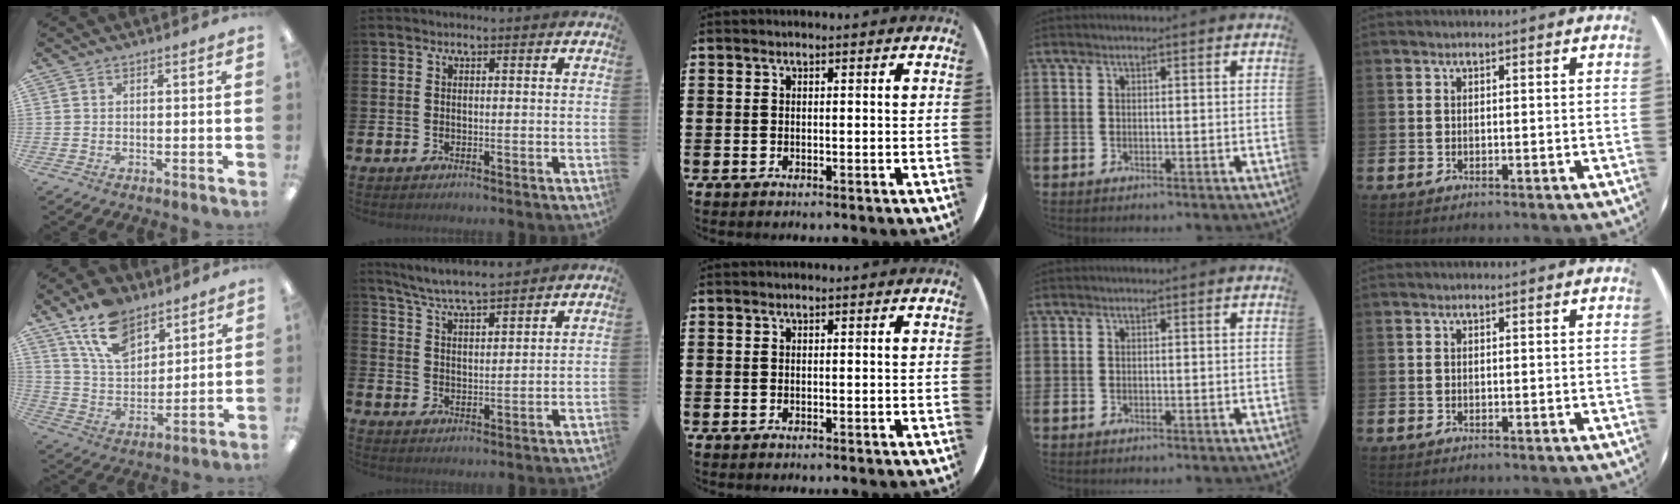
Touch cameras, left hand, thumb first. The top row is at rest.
{"thumb": {"total": 14.7, "force": [9.8, 8.1, 7.3], "torque": [-0.140, -0.036, 0.185]}, "index": {"total": 5.9, "force": [5.7, 0.1, 1.5], "torque": [-0.049, -0.030, 0.102]}}